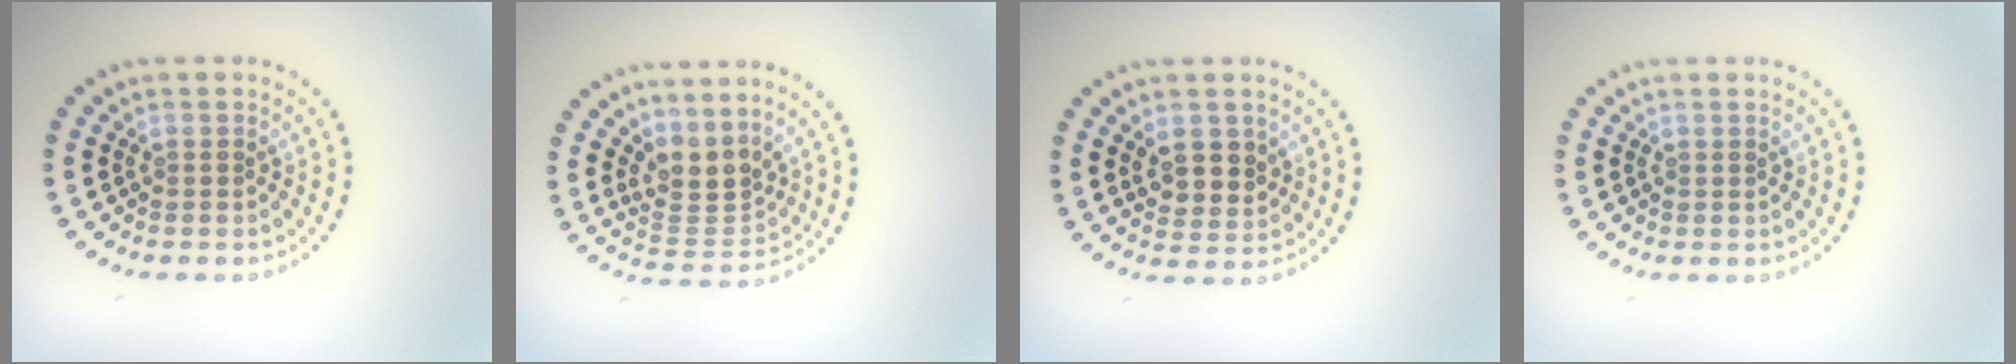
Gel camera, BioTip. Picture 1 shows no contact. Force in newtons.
{"total": 3.2, "press": 2.4, "slide": 2.2}
{"total": 2.8, "press": 2.7, "slide": 0.9}
{"total": 0.0}